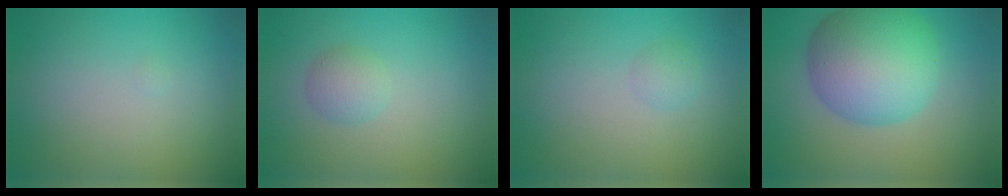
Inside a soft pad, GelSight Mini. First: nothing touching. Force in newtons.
{"total": 1.8, "press": 1.8, "slide": 0.1}
{"total": 1.0, "press": 1.0, "slide": 0.0}
{"total": 10.5, "press": 10.5, "slide": 0.2}